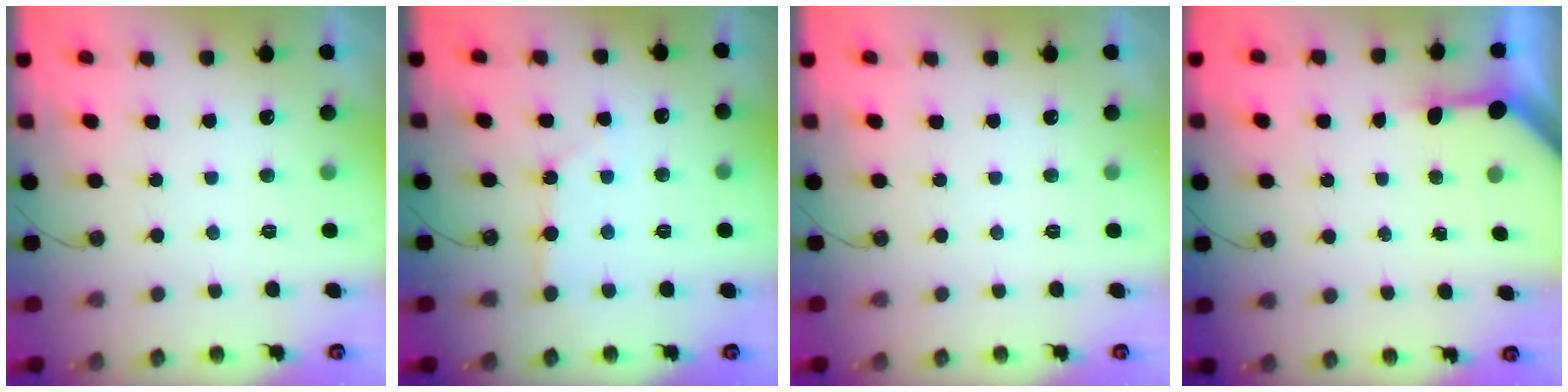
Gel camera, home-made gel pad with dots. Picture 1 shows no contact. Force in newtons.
{"total": 3.4, "press": 3.4, "slide": 0.3}
{"total": 0.0}
{"total": 3.4, "press": 3.4, "slide": 0.4}